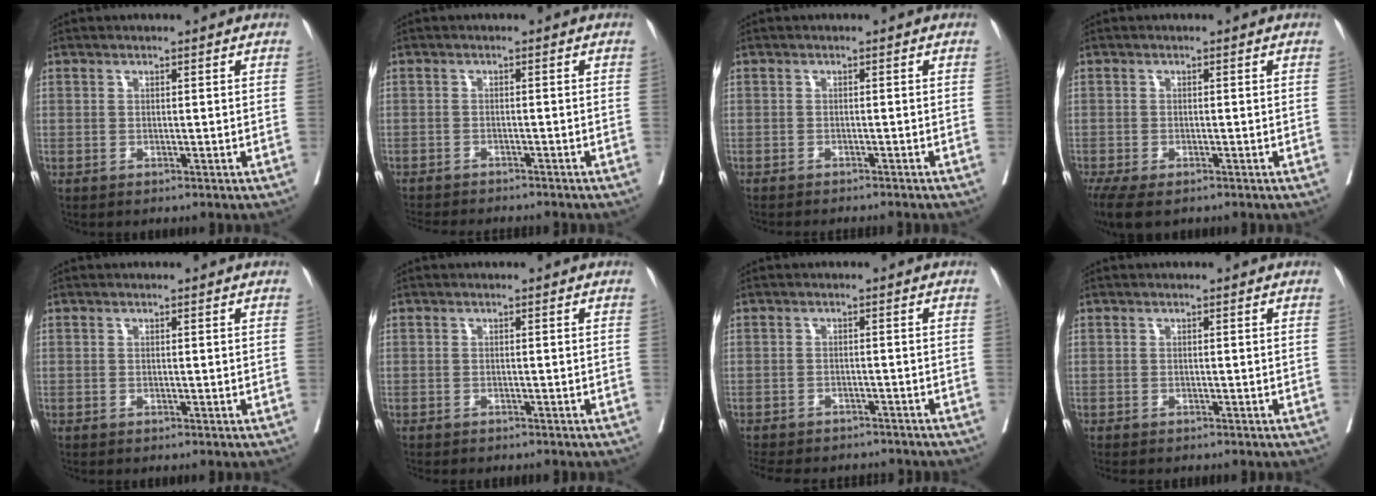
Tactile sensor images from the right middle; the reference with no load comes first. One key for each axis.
{"total": 10.1, "fx": -9.3, "fy": 1.7, "fz": 3.5, "tx": -0.052, "ty": -0.011, "tz": -0.124}
{"total": 6.9, "fx": -6.4, "fy": 0.8, "fz": 2.5, "tx": -0.020, "ty": -0.011, "tz": -0.080}
{"total": 7.0, "fx": -4.9, "fy": 2.8, "fz": 4.2, "tx": -0.080, "ty": -0.018, "tz": -0.079}
{"total": 0.5, "fx": -0.5, "fy": 0.0, "fz": 0.2, "tx": 0.003, "ty": 0.000, "tz": -0.011}
{"total": 6.0, "fx": -5.4, "fy": 1.4, "fz": 2.4, "tx": -0.026, "ty": -0.005, "tz": -0.071}
{"total": 14.1, "fx": -12.6, "fy": 4.5, "fz": 4.6, "tx": -0.106, "ty": -0.004, "tz": -0.161}
{"total": 4.5, "fx": -3.9, "fy": 1.0, "fz": 1.9, "tx": -0.024, "ty": -0.008, "tz": -0.053}